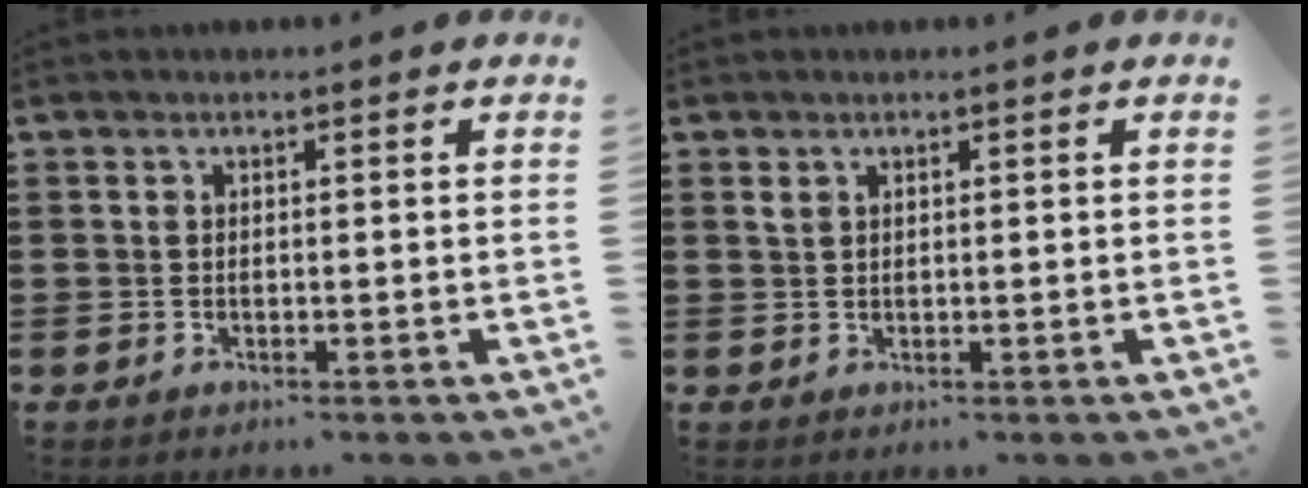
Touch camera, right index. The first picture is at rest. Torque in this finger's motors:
{"motor_torque": [0.02, -0.01, 0.01, 0.03]}